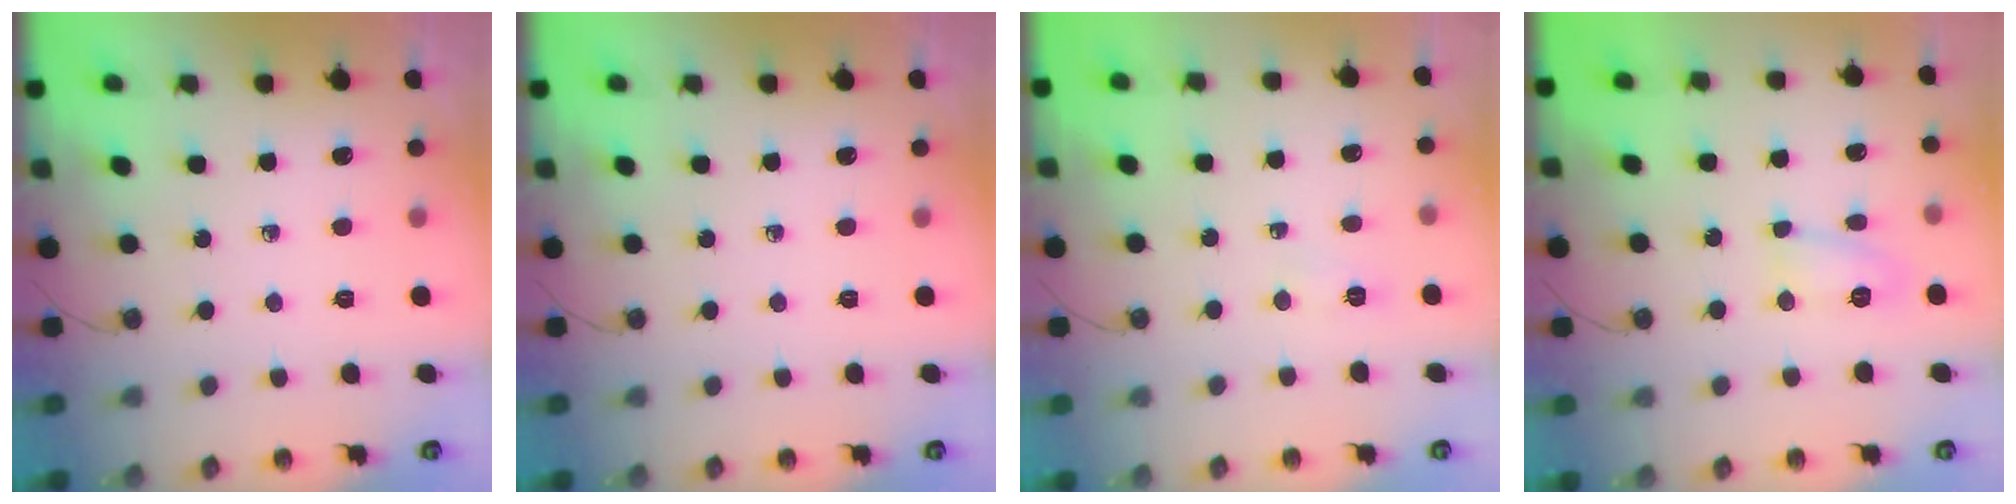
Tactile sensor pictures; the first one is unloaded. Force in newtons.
{"total": 0.0}
{"total": 3.4, "press": 3.0, "slide": 1.6}
{"total": 5.9, "press": 5.9, "slide": 0.4}